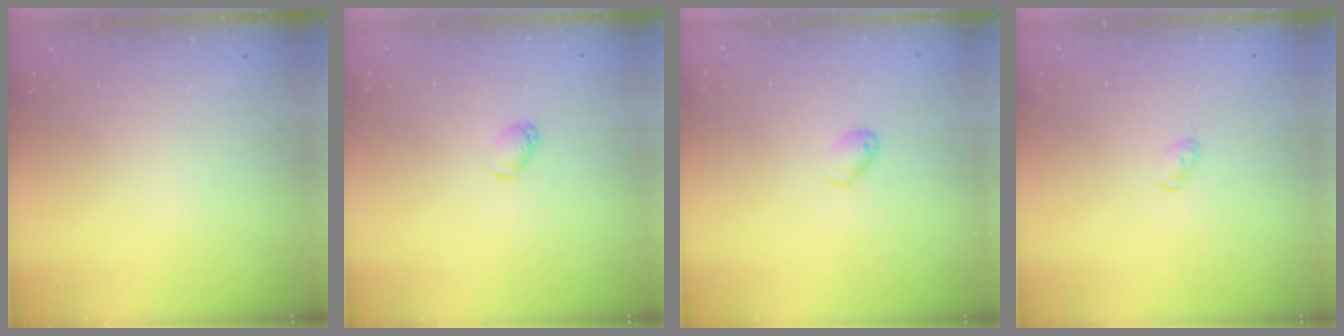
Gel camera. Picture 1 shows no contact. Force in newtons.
{"total": 3.7, "press": 3.7, "slide": 0.5}
{"total": 3.5, "press": 3.5, "slide": 0.6}
{"total": 3.5, "press": 3.5, "slide": 0.8}